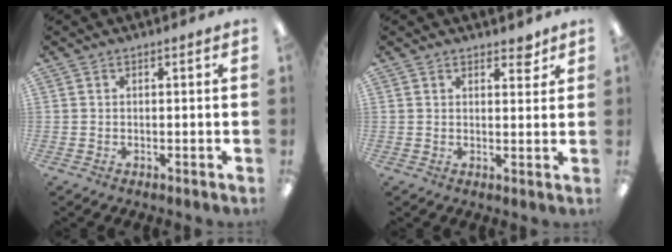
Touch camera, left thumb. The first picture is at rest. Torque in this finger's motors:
{"motor_torque": [-0.02, 0.06, 0.05, -0.12, -0.02]}